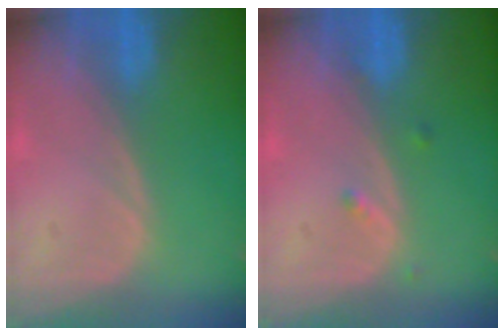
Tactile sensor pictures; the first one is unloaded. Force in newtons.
{"total": 1.3, "press": 1.1, "slide": 0.7}